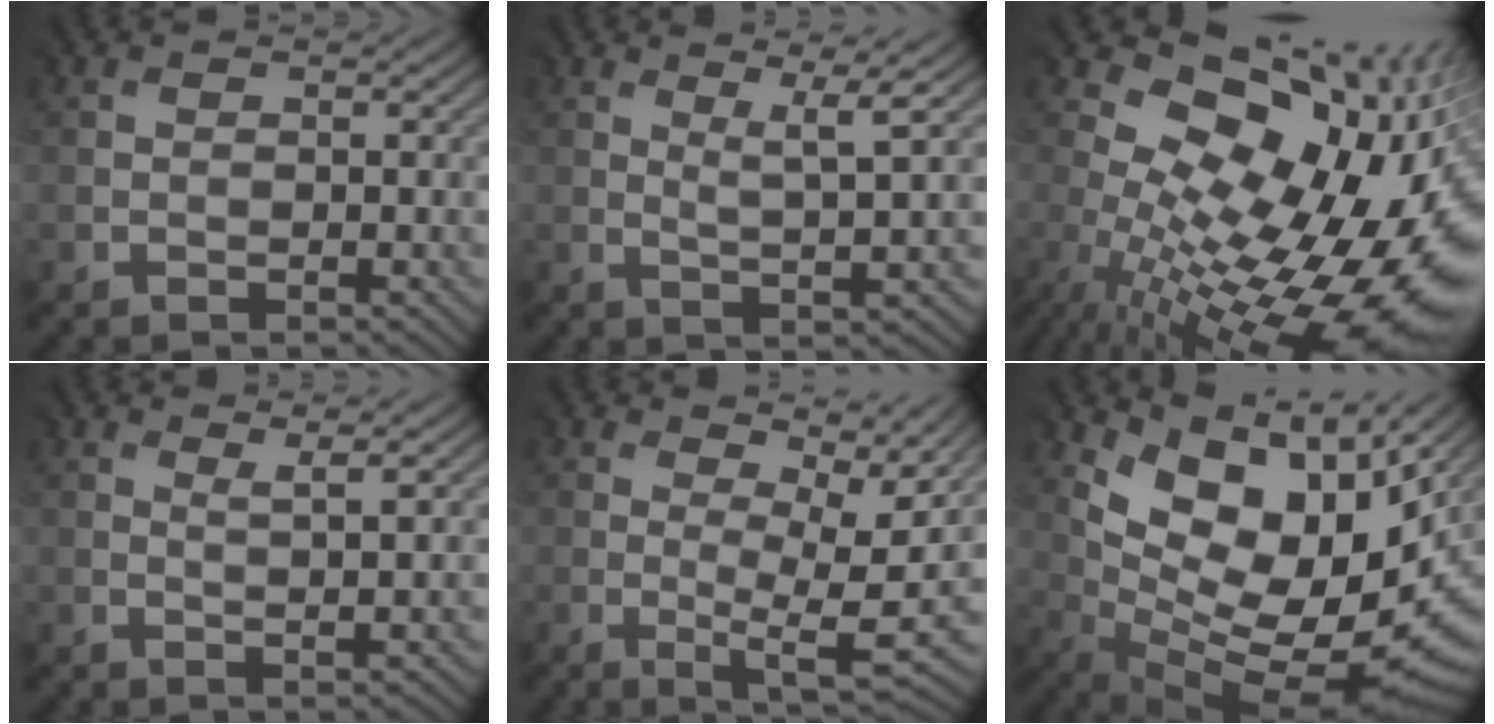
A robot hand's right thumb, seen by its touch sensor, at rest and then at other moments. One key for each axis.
{"total": 3.6, "fx": 1.9, "fy": 0.1, "fz": 3.1, "tx": -0.055, "ty": -0.002, "tz": 0.041}
{"total": 17.9, "fx": 0.5, "fy": 10.5, "fz": 14.5, "tx": -0.196, "ty": -0.031, "tz": 0.037}
{"total": 1.8, "fx": 1.4, "fy": 0.0, "fz": 1.2, "tx": -0.018, "ty": -0.003, "tz": 0.025}
{"total": 7.5, "fx": 2.5, "fy": 2.5, "fz": 6.7, "tx": -0.113, "ty": -0.011, "tz": 0.047}
{"total": 12.6, "fx": 3.9, "fy": 5.8, "fz": 10.6, "tx": -0.178, "ty": -0.022, "tz": 0.085}